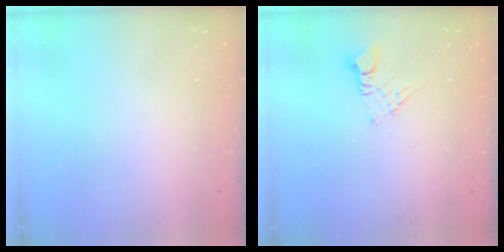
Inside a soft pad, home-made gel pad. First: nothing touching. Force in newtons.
{"total": 2.5, "press": 2.5, "slide": 0.4}